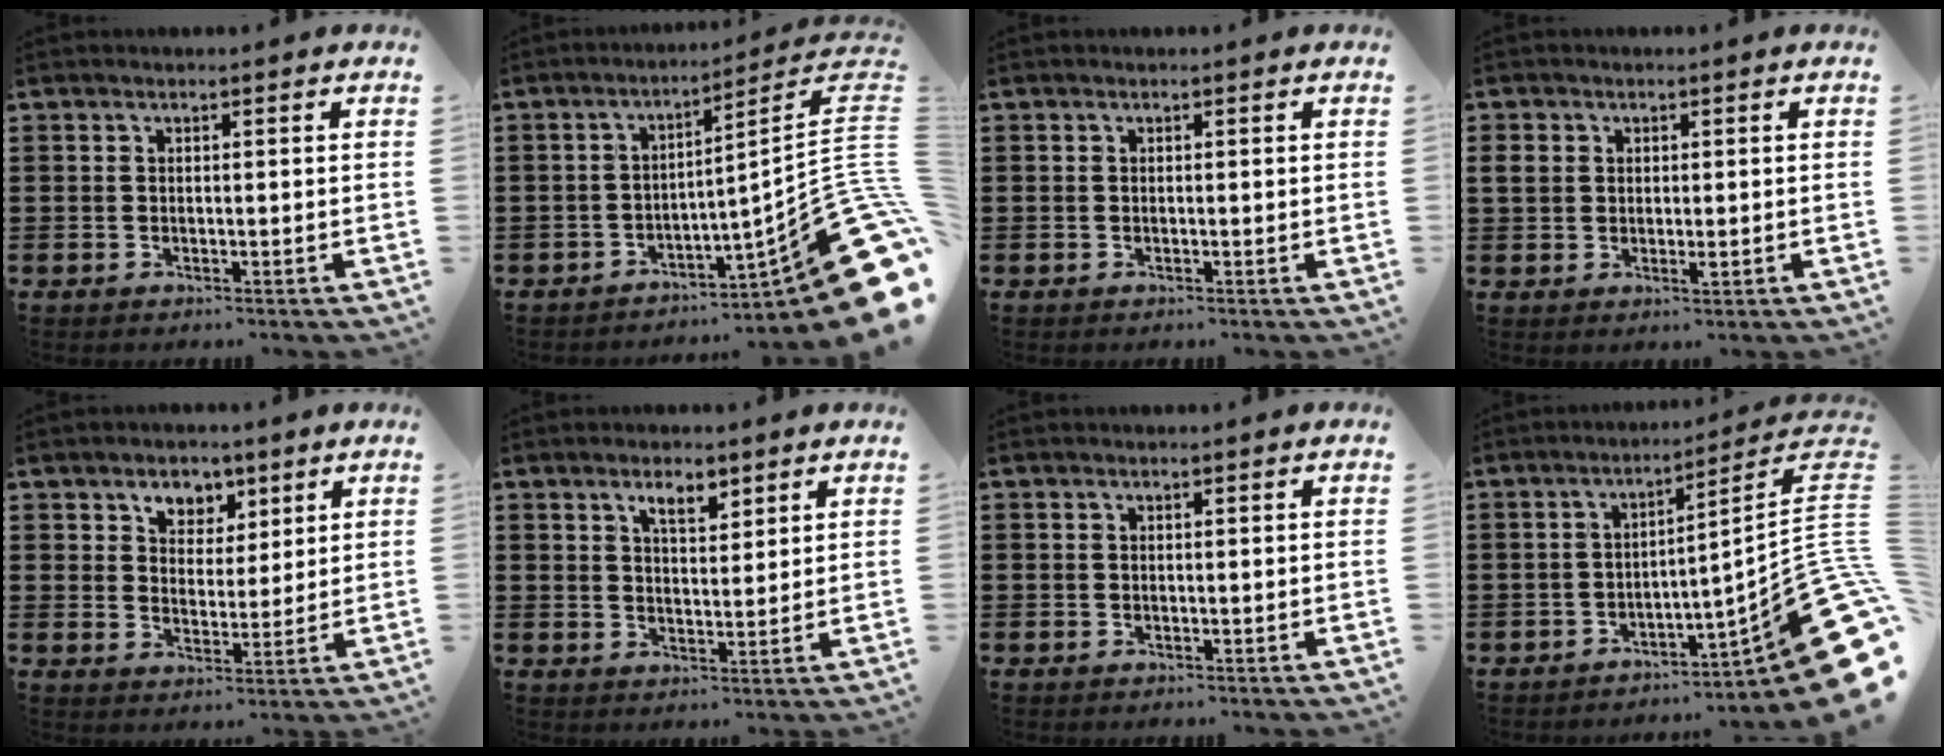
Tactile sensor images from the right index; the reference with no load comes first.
{"total": 12.8, "force": [-4.8, 3.9, 11.3], "torque": [-0.128, -0.008, -0.076]}
{"total": 0.0}
{"total": 2.4, "force": [0.3, 1.9, 1.5], "torque": [-0.040, 0.001, 0.003]}
{"total": 4.5, "force": [2.9, 3.3, 1.1], "torque": [-0.033, 0.008, 0.051]}
{"total": 3.8, "force": [2.6, 1.4, 2.4], "torque": [-0.046, 0.002, 0.044]}
{"total": 0.0}
{"total": 12.3, "force": [-4.1, 3.7, 11.0], "torque": [-0.116, -0.013, -0.065]}